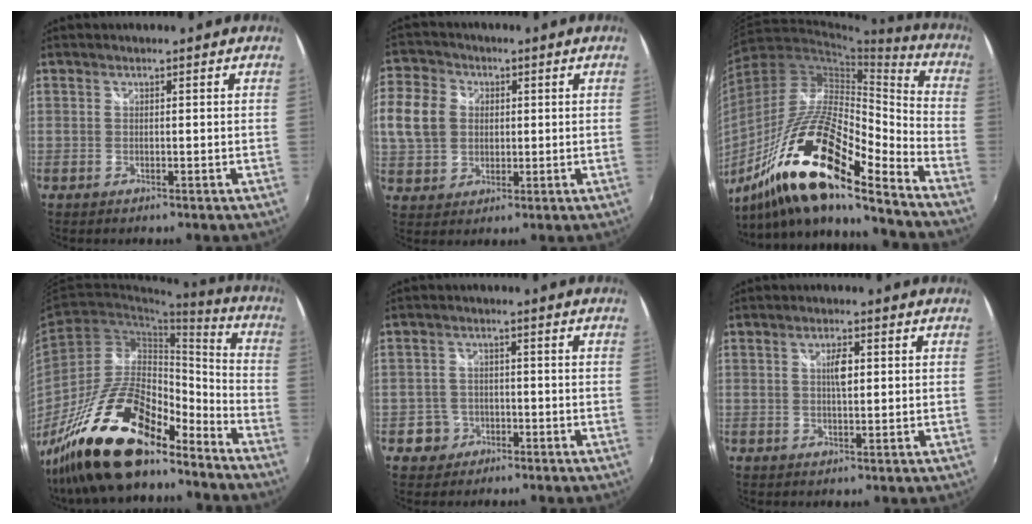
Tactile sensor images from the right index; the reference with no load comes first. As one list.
[{"total": 26.8, "force": [5.3, 22.7, 13.3], "torque": [-0.405, 0.081, 0.108]}, {"total": 23.0, "force": [-14.2, 5.0, 17.4], "torque": [-0.316, -0.017, -0.281]}, {"total": 22.2, "force": [-17.0, 7.0, 12.5], "torque": [-0.235, -0.004, -0.303]}, {"total": 4.1, "force": [-2.0, 3.6, 0.0], "torque": [-0.010, 0.014, -0.034]}, {"total": 3.0, "force": [0.6, 1.0, 2.8], "torque": [-0.047, 0.003, 0.009]}]